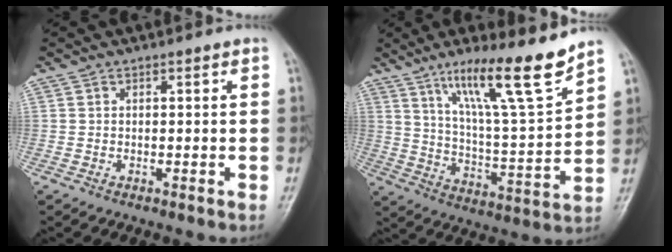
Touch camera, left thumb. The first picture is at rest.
{"total": 16.3, "force": [11.3, 1.4, 11.7], "torque": [-0.182, -0.070, 0.196]}